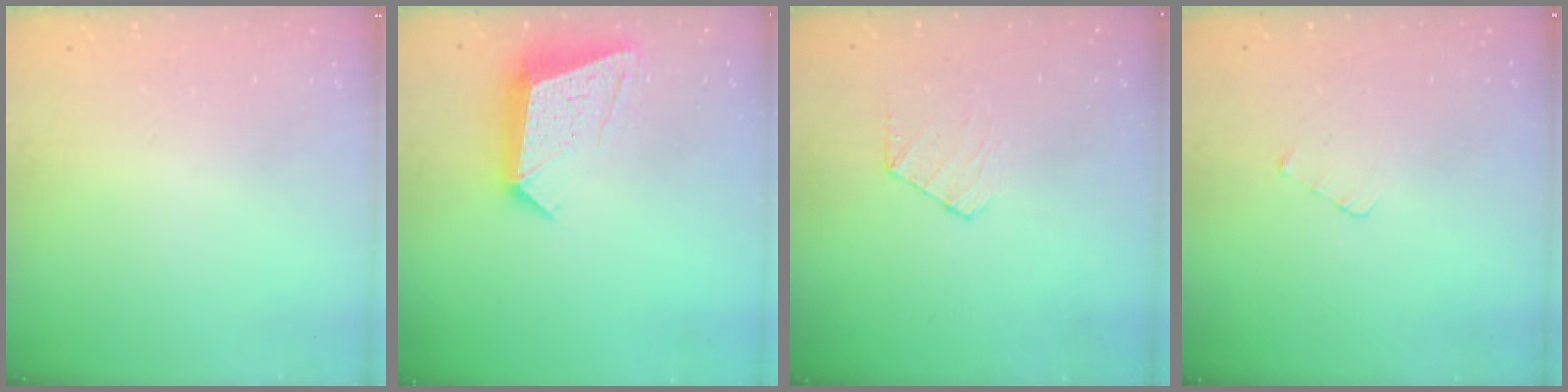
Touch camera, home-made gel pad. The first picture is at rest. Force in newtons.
{"total": 12.0, "press": 11.9, "slide": 1.1}
{"total": 6.5, "press": 6.4, "slide": 0.6}
{"total": 2.7, "press": 2.7, "slide": 0.3}